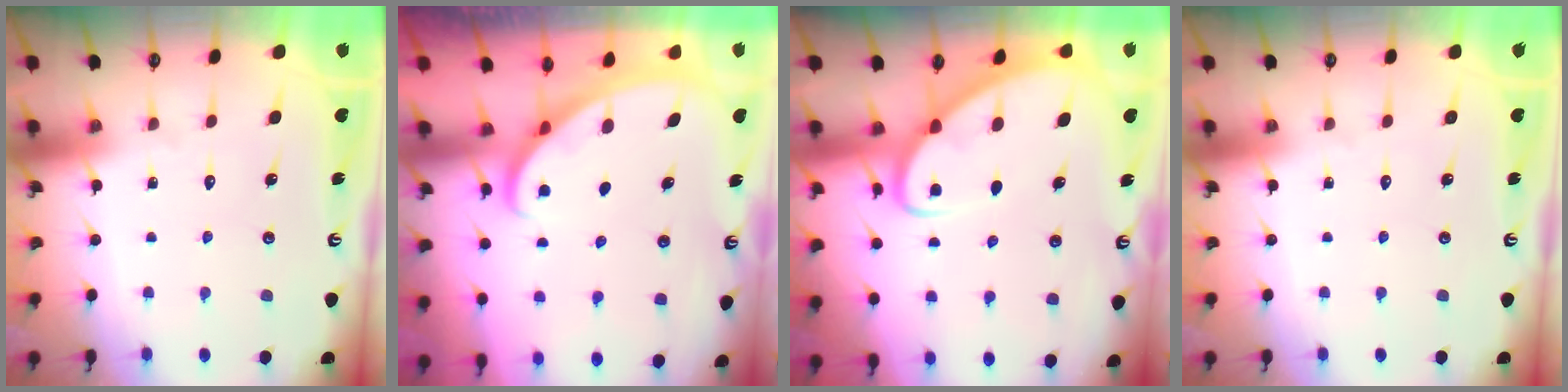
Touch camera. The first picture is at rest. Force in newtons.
{"total": 2.5, "press": 2.5, "slide": 0.1}
{"total": 4.4, "press": 4.3, "slide": 0.4}
{"total": 0.0}